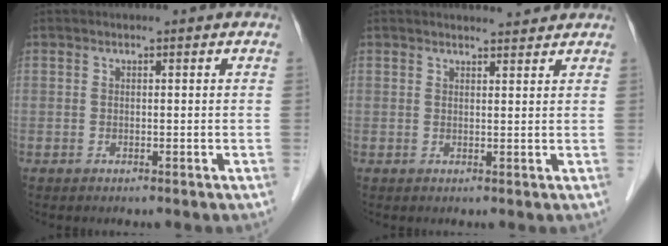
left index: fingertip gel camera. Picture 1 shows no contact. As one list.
[{"total": 3.0, "force": [3.0, 0.3, 0.5], "torque": [-0.013, 0.002, 0.036]}]